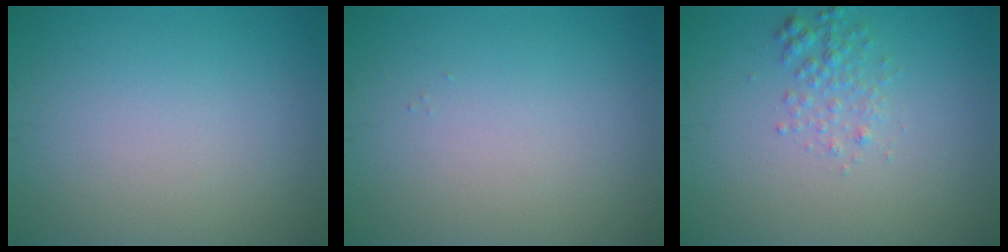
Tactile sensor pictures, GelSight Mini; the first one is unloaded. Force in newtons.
{"total": 0.0}
{"total": 1.8, "press": 1.8, "slide": 0.1}